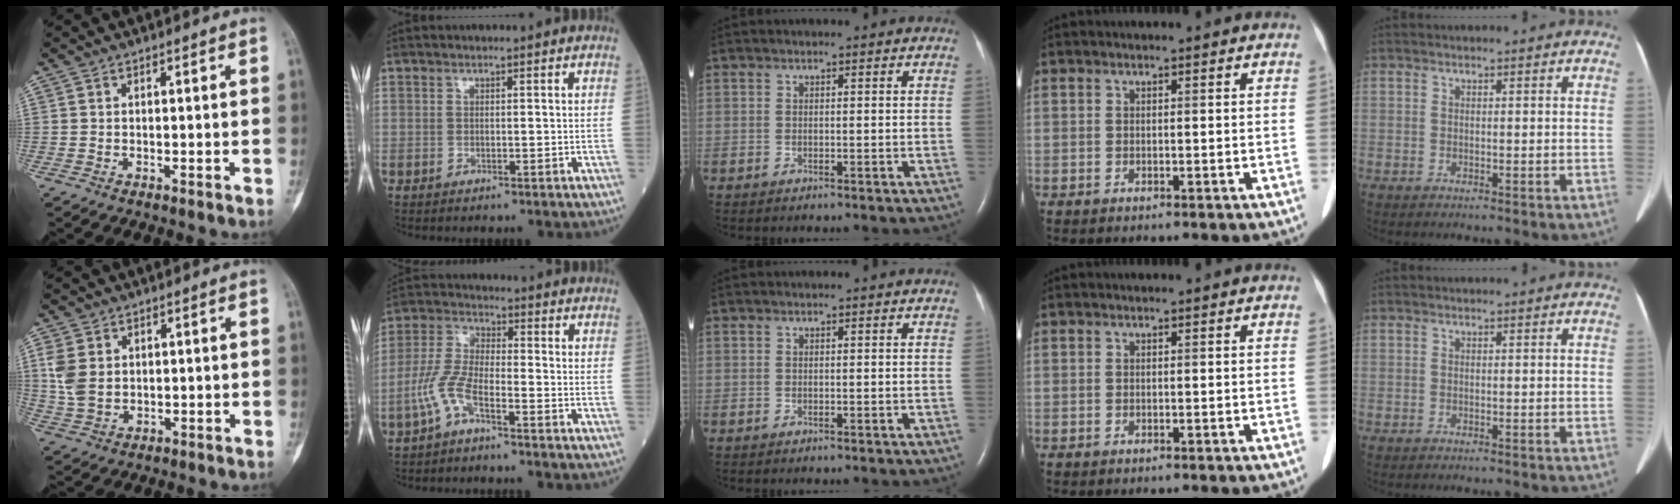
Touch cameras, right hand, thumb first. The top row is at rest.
{"thumb": {"total": 6.5, "force": [1.3, 4.8, 4.1], "torque": [-0.084, -0.003, 0.034]}, "index": {"total": 6.4, "force": [-3.5, 1.8, 5.0], "torque": [-0.121, 0.005, -0.077]}}